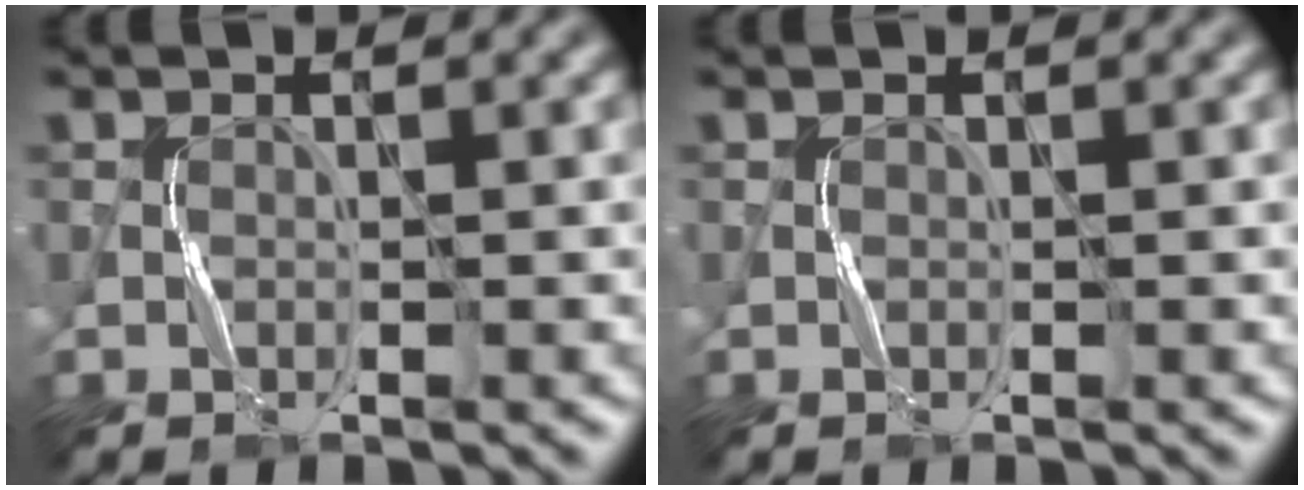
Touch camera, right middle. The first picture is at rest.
{"total": 0.0}